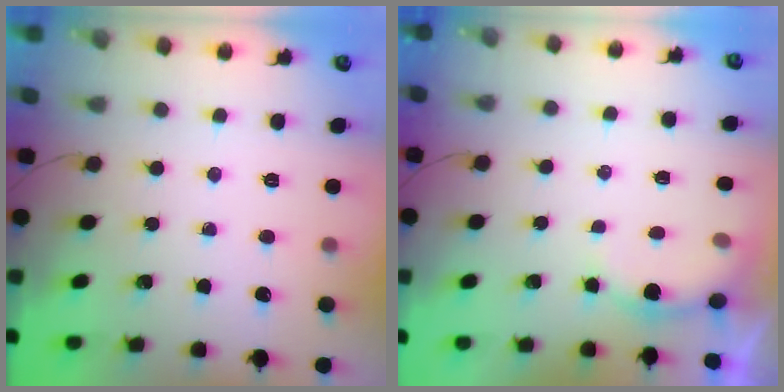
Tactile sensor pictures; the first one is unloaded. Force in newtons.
{"total": 4.5, "press": 4.5, "slide": 0.5}